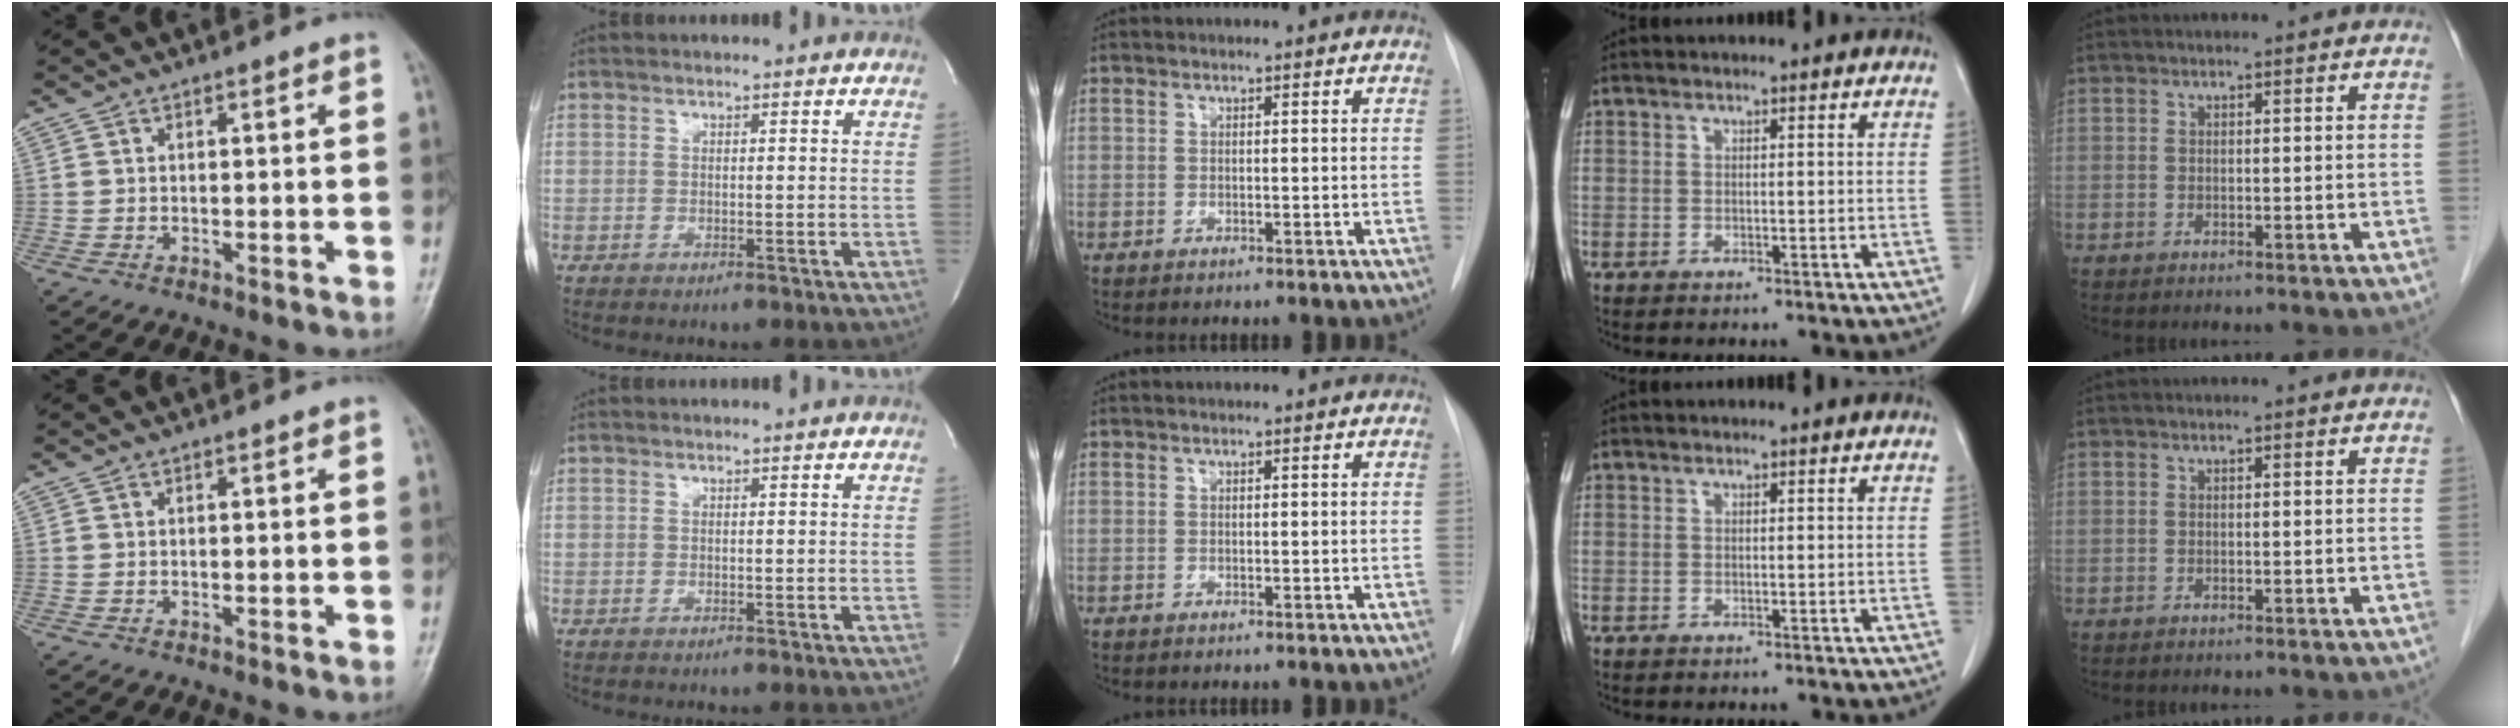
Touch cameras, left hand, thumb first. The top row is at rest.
{}